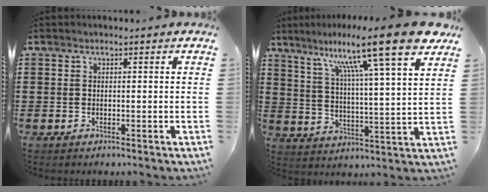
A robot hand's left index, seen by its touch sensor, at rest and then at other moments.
{"total": 14.2, "force": [10.6, -0.1, 9.4], "torque": [-0.173, -0.063, 0.160]}